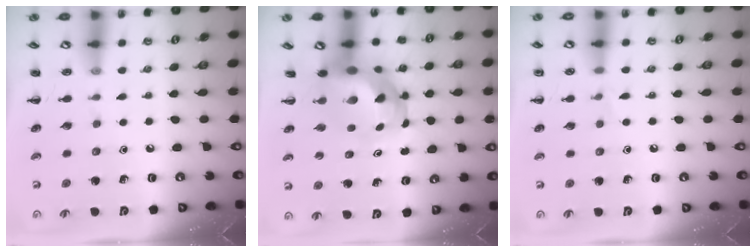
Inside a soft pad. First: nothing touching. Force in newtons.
{"total": 6.1, "press": 5.8, "slide": 1.8}
{"total": 3.5, "press": 3.3, "slide": 1.3}